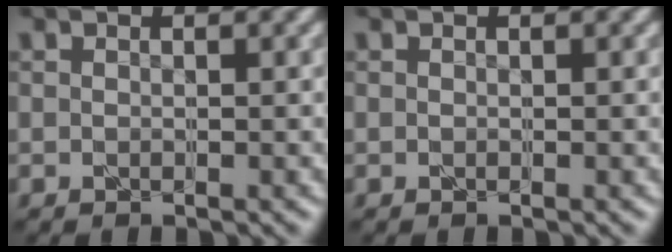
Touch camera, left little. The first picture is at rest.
{"total": 0.0}